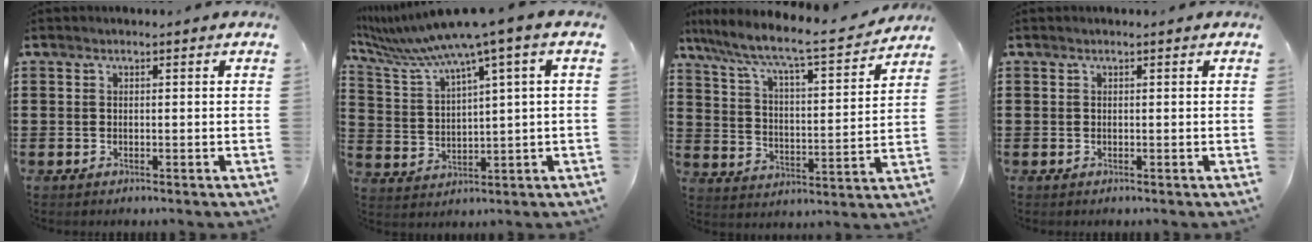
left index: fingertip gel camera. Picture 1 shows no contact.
{"total": 7.3, "force": [5.0, -0.2, 5.4], "torque": [-0.130, -0.041, 0.078]}
{"total": 6.7, "force": [5.7, 0.2, 3.4], "torque": [-0.093, -0.046, 0.086]}
{"total": 0.0}